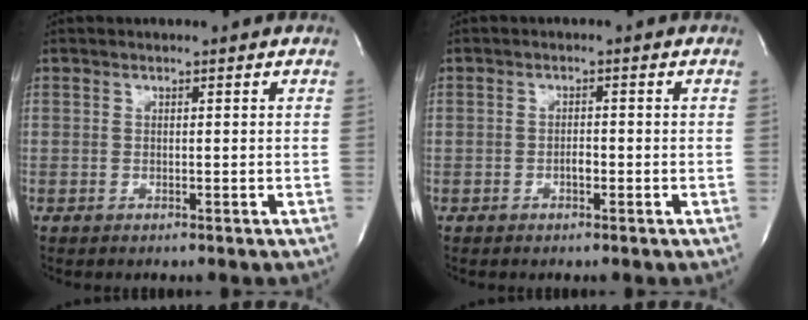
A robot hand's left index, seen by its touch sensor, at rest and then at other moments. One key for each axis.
{"total": 1.2, "fx": -0.7, "fy": 0.5, "fz": 0.9, "tx": -0.013, "ty": 0.000, "tz": -0.014}